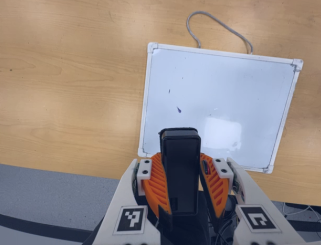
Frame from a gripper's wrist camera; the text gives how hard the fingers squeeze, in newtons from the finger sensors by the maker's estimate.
{"total": 9.8, "left": 8.1, "right": 11.5}